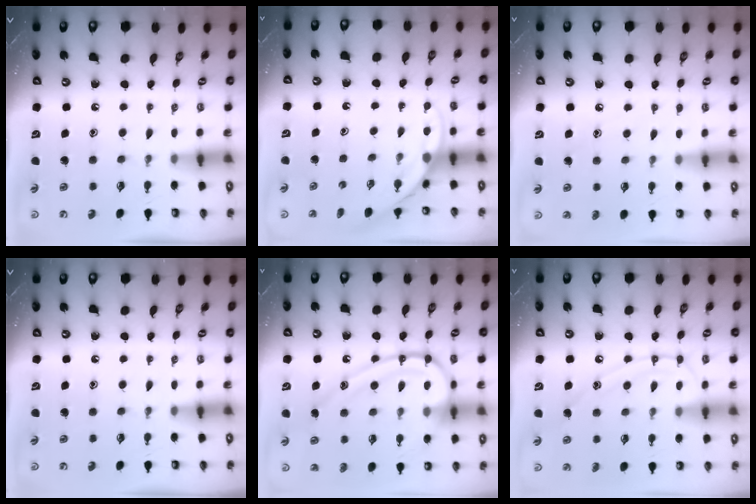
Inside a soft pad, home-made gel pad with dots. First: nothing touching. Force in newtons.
{"total": 5.4, "press": 5.4, "slide": 0.2}
{"total": 4.7, "press": 4.7, "slide": 0.6}
{"total": 0.0}
{"total": 17.9, "press": 17.9, "slide": 1.6}
{"total": 12.4, "press": 12.3, "slide": 1.1}